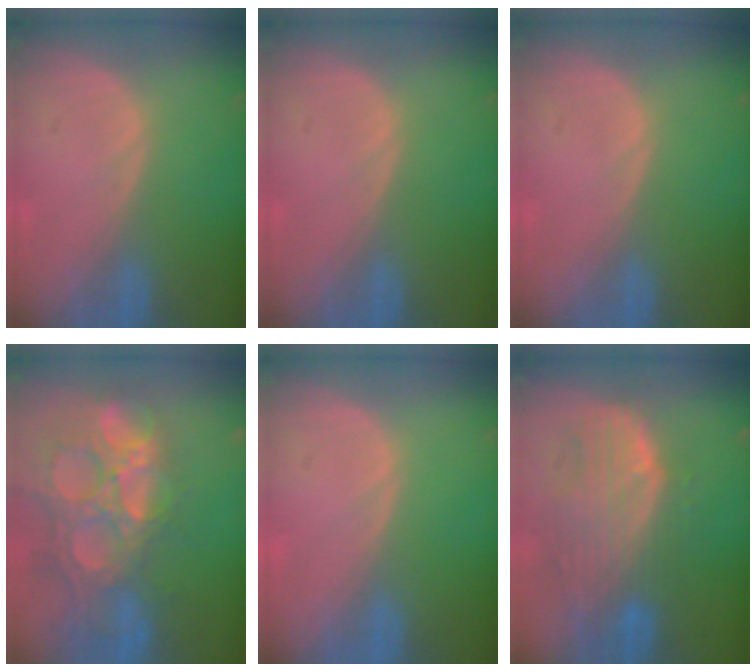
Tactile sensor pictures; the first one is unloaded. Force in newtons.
{"total": 0.0}
{"total": 0.0}
{"total": 14.7, "press": 12.1, "slide": 8.3}
{"total": 0.0}
{"total": 10.6, "press": 9.1, "slide": 5.4}